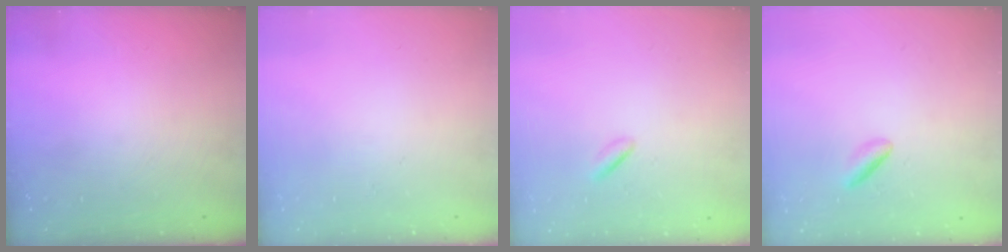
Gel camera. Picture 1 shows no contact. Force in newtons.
{"total": 0.0}
{"total": 0.6, "press": 0.3, "slide": 0.5}
{"total": 1.5, "press": 1.3, "slide": 0.8}